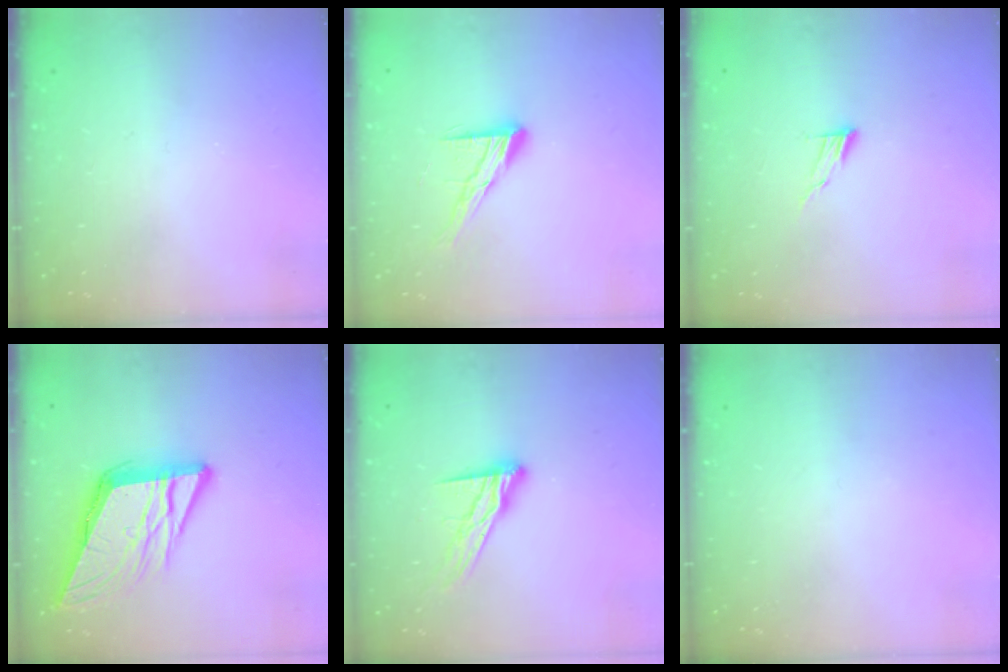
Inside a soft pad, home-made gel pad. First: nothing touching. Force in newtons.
{"total": 10.6, "press": 10.6, "slide": 0.8}
{"total": 6.1, "press": 6.1, "slide": 0.5}
{"total": 13.7, "press": 13.4, "slide": 2.6}
{"total": 11.6, "press": 11.6, "slide": 0.9}
{"total": 0.0}